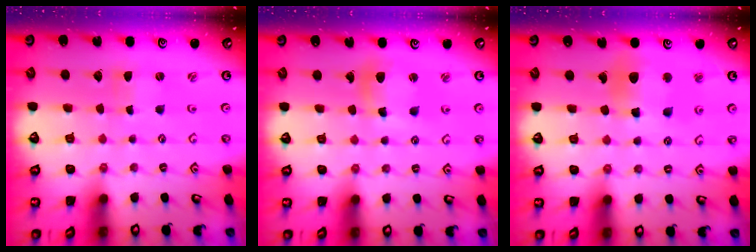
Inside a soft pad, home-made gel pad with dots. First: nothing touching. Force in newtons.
{"total": 10.9, "press": 10.8, "slide": 1.2}
{"total": 10.4, "press": 10.3, "slide": 1.2}